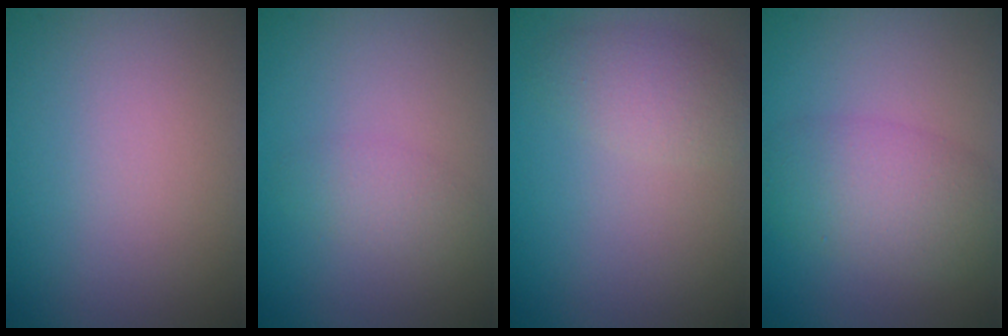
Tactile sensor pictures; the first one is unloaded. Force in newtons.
{"total": 1.7, "press": 1.7, "slide": 0.1}
{"total": 2.6, "press": 2.6, "slide": 0.1}
{"total": 4.7, "press": 4.7, "slide": 0.2}